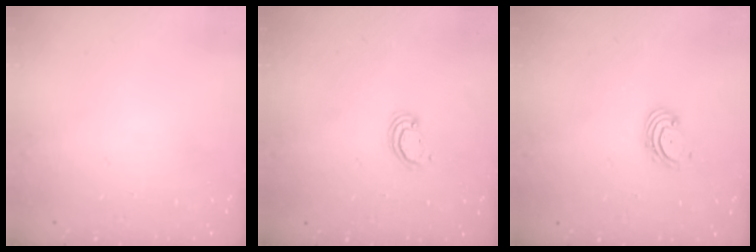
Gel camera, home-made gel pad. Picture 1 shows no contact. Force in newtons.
{"total": 2.0, "press": 2.0, "slide": 0.2}
{"total": 1.8, "press": 1.7, "slide": 0.7}